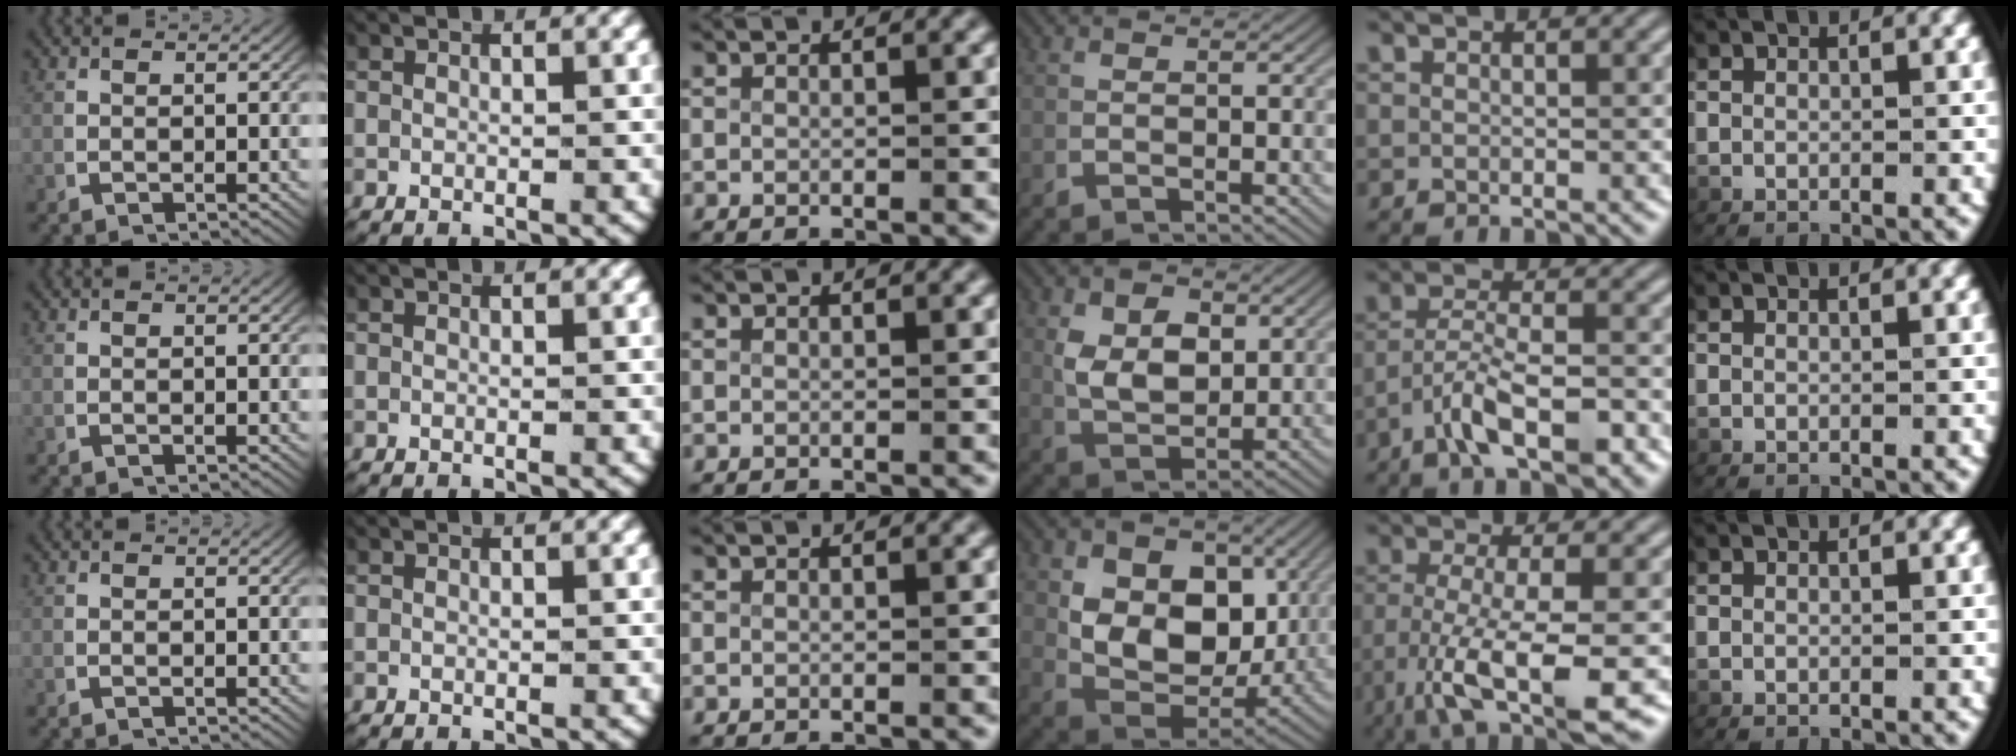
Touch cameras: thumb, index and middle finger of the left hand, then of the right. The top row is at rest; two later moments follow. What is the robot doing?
{"motion": "lift_and_place", "object": "key"}